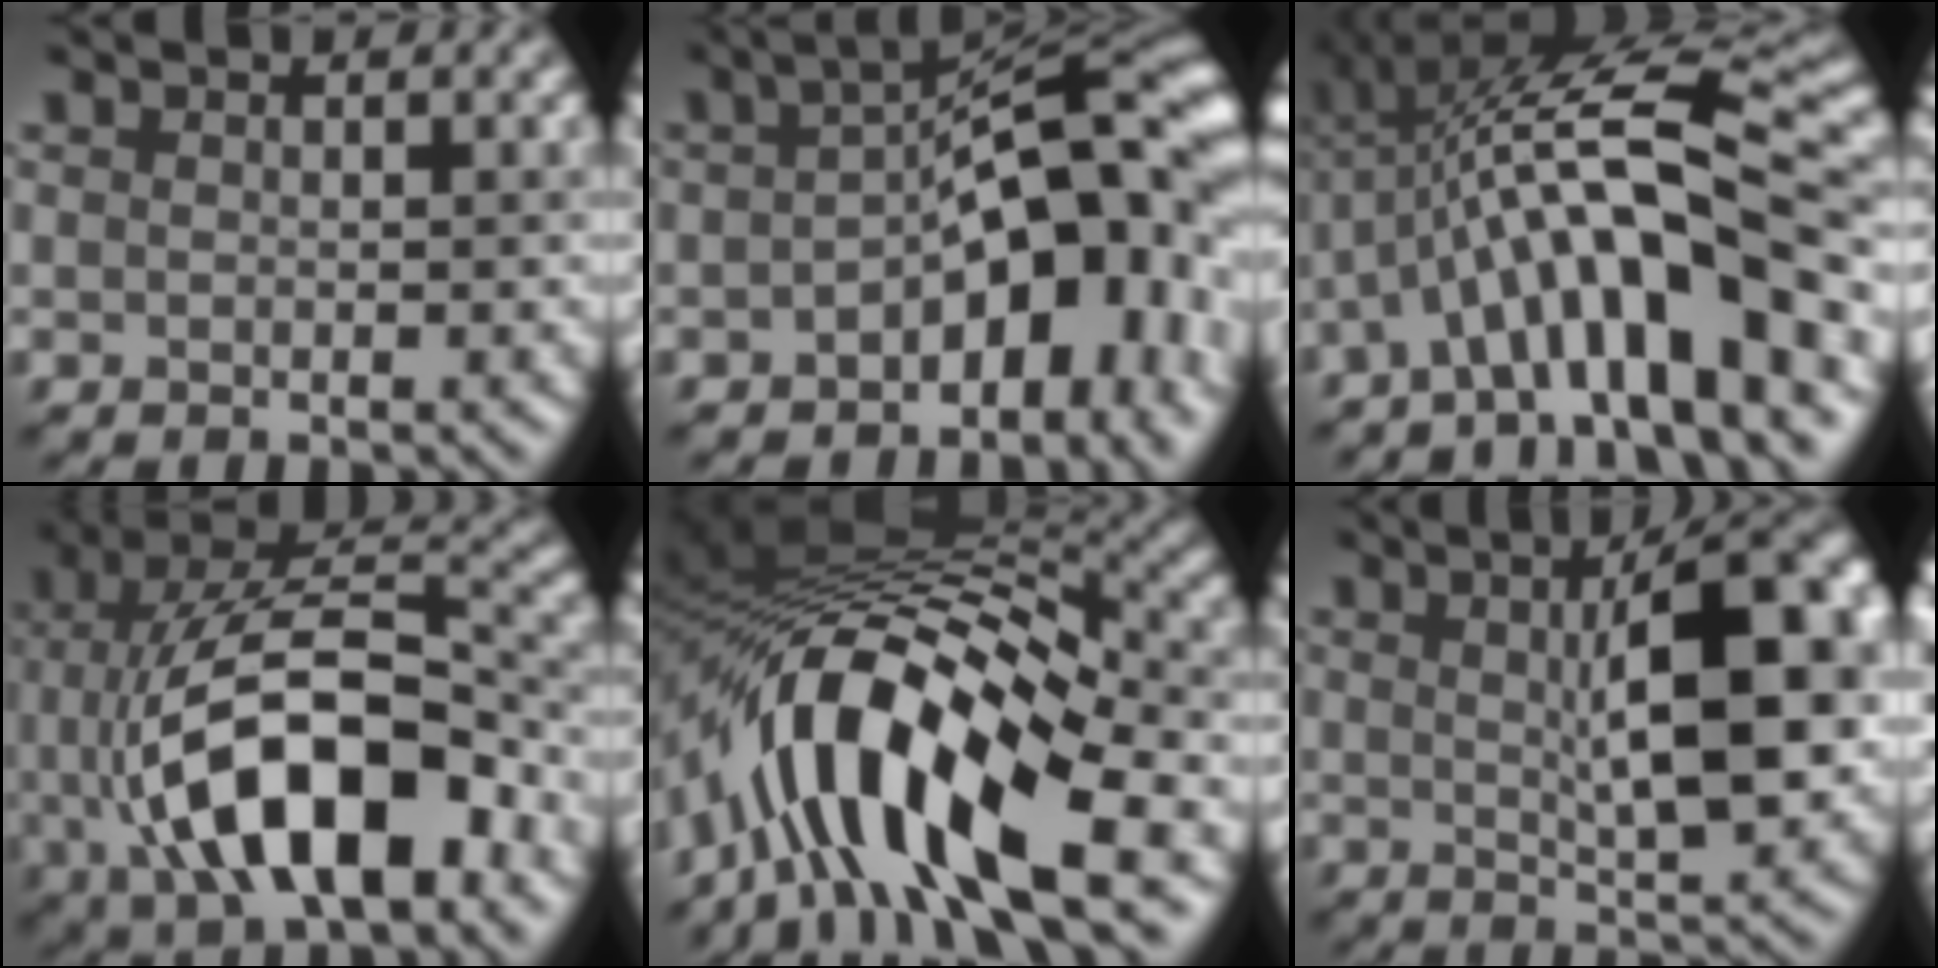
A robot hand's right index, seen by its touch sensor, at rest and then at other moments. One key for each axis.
{"total": 10.6, "fx": -2.6, "fy": 5.2, "fz": 8.9, "tx": -0.100, "ty": 0.017, "tz": -0.050}
{"total": 12.5, "fx": -3.6, "fy": 2.7, "fz": 11.6, "tx": -0.184, "ty": 0.034, "tz": -0.057}
{"total": 12.8, "fx": -3.3, "fy": 6.1, "fz": 10.8, "tx": -0.193, "ty": 0.008, "tz": -0.060}
{"total": 13.2, "fx": -6.2, "fy": 4.8, "fz": 10.6, "tx": -0.177, "ty": 0.019, "tz": -0.114}
{"total": 10.4, "fx": 1.5, "fy": 3.1, "fz": 9.8, "tx": -0.123, "ty": 0.013, "tz": 0.024}